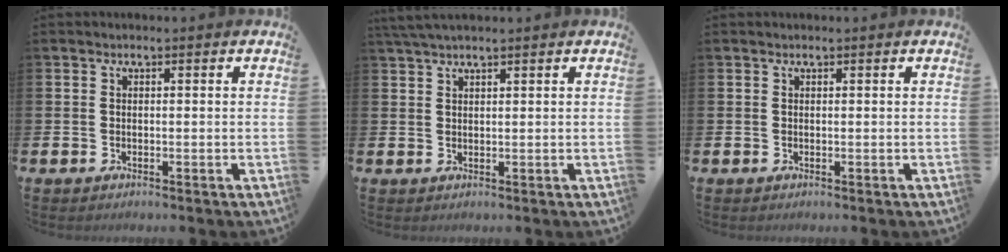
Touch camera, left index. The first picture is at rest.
{"total": 2.4, "force": [2.1, 0.2, 1.1], "torque": [-0.027, 0.001, 0.038]}
{"total": 0.0}